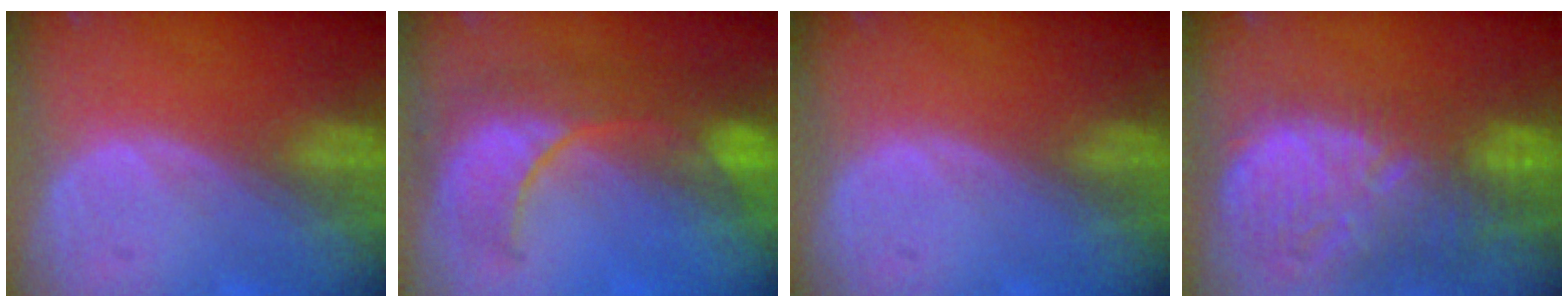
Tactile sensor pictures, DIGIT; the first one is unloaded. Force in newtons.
{"total": 9.5, "press": 9.1, "slide": 2.7}
{"total": 0.0}
{"total": 13.1, "press": 11.3, "slide": 6.6}